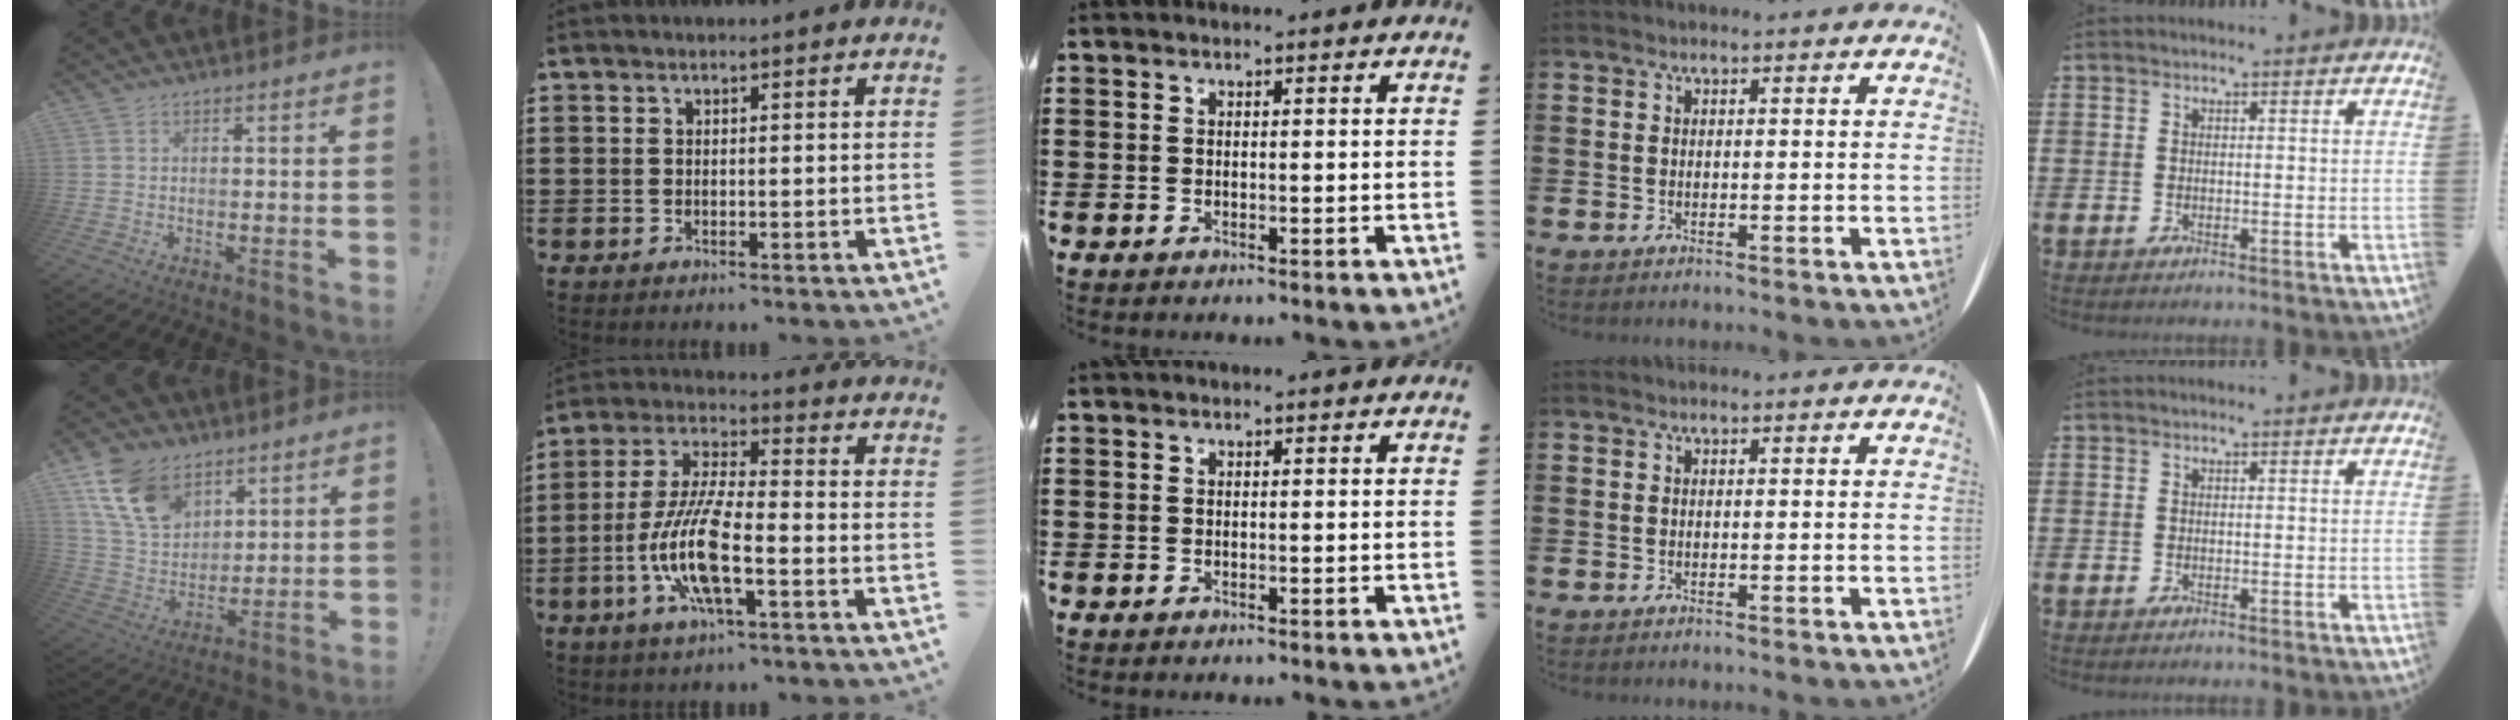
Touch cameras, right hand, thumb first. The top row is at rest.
{"thumb": {"total": 15.2, "force": [8.8, 9.9, 7.4], "torque": [-0.144, -0.034, 0.175]}, "index": {"total": 10.7, "force": [-3.8, 2.6, 9.7], "torque": [-0.219, -0.013, -0.077]}}